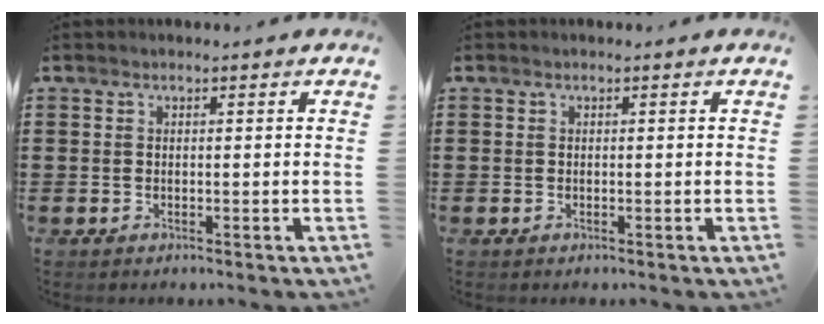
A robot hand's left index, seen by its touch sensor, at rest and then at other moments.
{"total": 0.0}